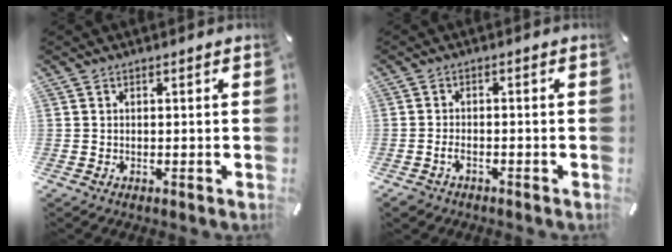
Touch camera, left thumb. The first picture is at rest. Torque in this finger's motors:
{"motor_torque": [-0.17, -0.20, 0.30, 0.28, 0.01]}